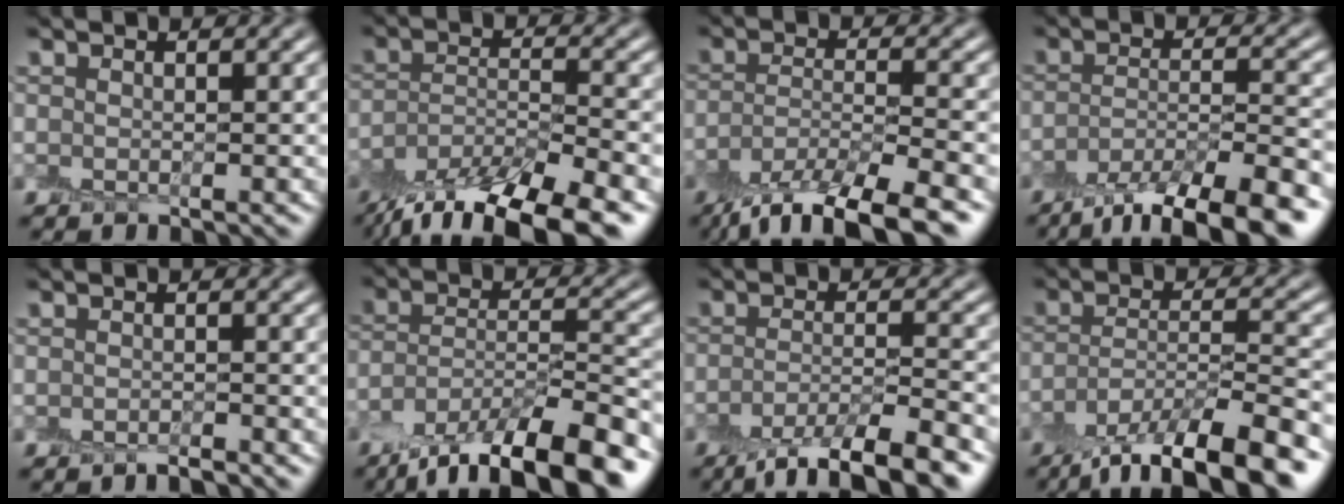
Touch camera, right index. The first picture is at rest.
{"total": 10.9, "force": [-8.2, 3.3, 6.3], "torque": [-0.104, -0.022, -0.140]}
{"total": 9.4, "force": [-6.9, 2.8, 5.9], "torque": [-0.101, -0.021, -0.120]}
{"total": 9.7, "force": [-6.7, 2.8, 6.5], "torque": [-0.100, -0.009, -0.110]}
{"total": 1.3, "force": [-1.1, 0.2, 0.5], "torque": [-0.003, -0.004, -0.022]}
{"total": 12.3, "force": [-9.1, 4.0, 7.3], "torque": [-0.128, 0.002, -0.155]}
{"total": 7.8, "force": [-5.1, 2.0, 5.5], "torque": [-0.077, -0.007, -0.088]}
{"total": 11.0, "force": [-7.4, 3.4, 7.4], "torque": [-0.122, -0.006, -0.125]}